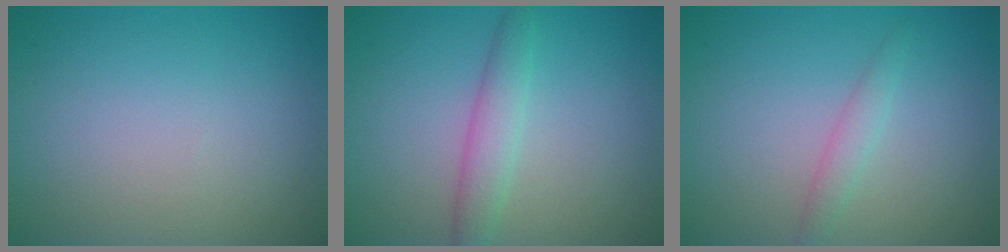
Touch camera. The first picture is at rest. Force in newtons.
{"total": 2.6, "press": 2.6, "slide": 0.0}
{"total": 1.4, "press": 1.4, "slide": 0.1}